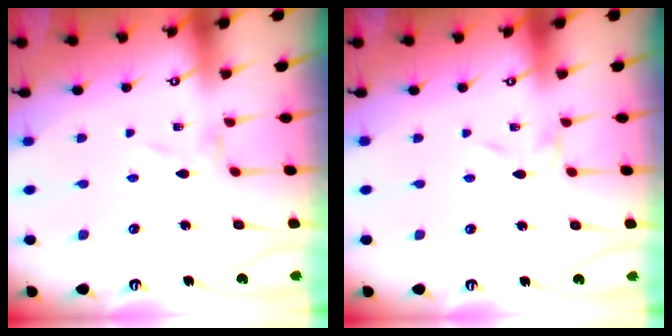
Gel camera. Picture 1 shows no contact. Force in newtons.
{"total": 0.0}